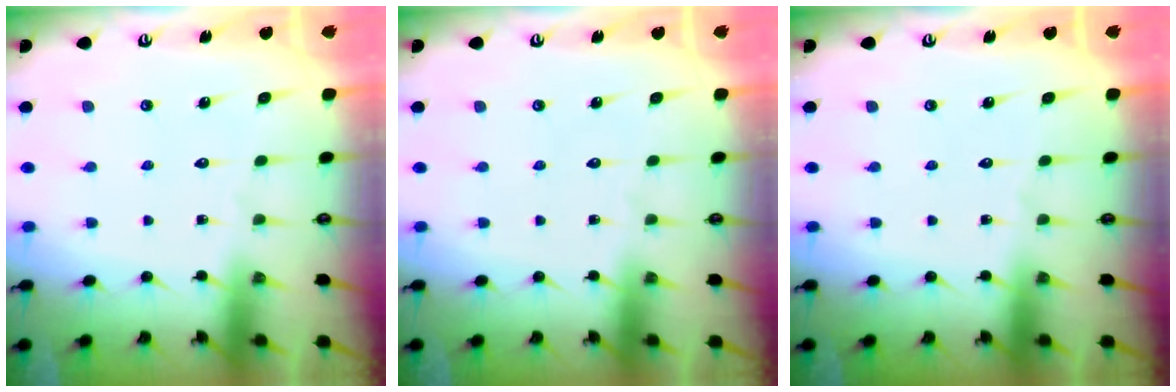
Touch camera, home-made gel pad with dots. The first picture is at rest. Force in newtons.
{"total": 0.0}
{"total": 0.0}